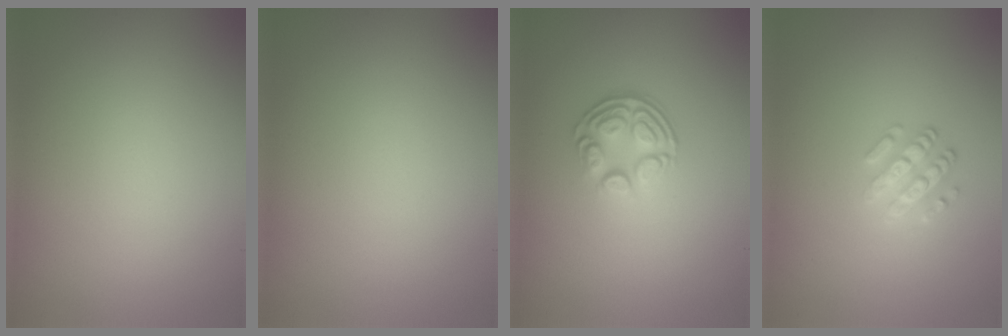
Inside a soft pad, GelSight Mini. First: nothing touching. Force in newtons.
{"total": 0.0}
{"total": 3.8, "press": 2.7, "slide": 2.8}
{"total": 2.5, "press": 2.3, "slide": 0.9}